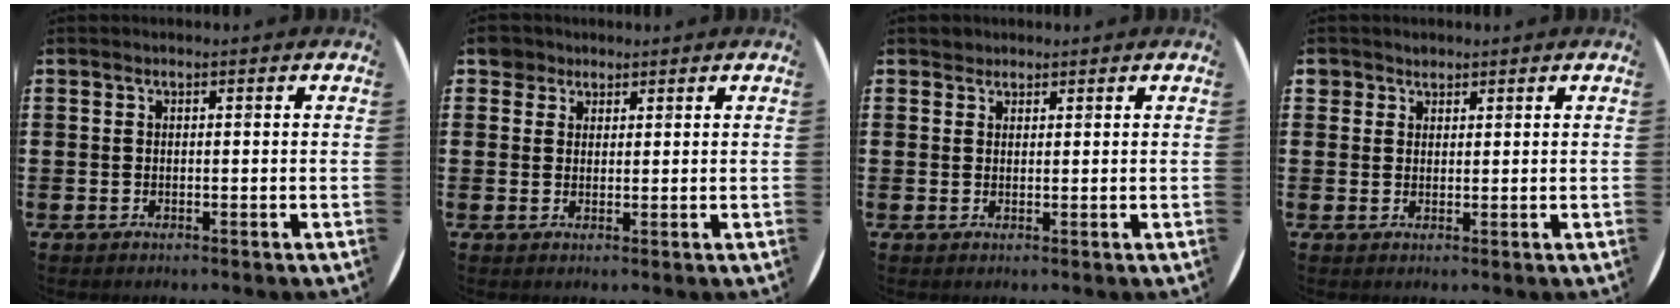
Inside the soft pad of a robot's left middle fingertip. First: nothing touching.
{"total": 2.6, "force": [2.0, 1.6, 0.2], "torque": [0.004, 0.002, 0.036]}
{"total": 1.3, "force": [1.2, 0.5, -0.1], "torque": [-0.001, 0.001, 0.024]}
{"total": 1.8, "force": [1.5, 0.9, 0.0], "torque": [0.006, 0.001, 0.028]}